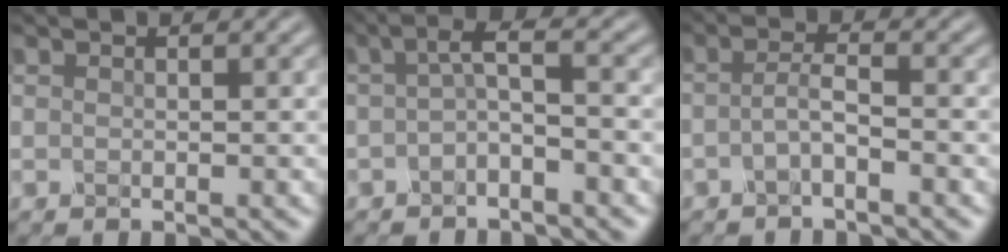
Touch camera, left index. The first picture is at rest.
{"total": 2.5, "force": [-0.8, 0.5, 2.4], "torque": [-0.048, 0.007, -0.021]}
{"total": 1.9, "force": [-1.2, 0.2, 1.4], "torque": [-0.031, 0.005, -0.030]}